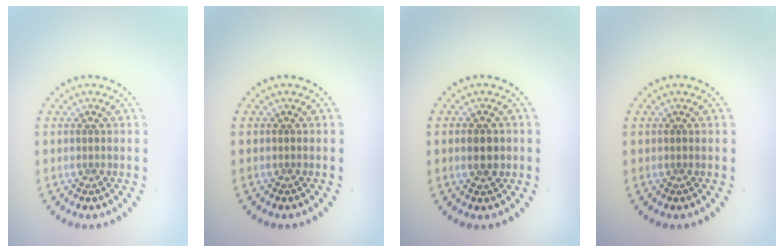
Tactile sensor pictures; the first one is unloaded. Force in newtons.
{"total": 0.0}
{"total": 2.3, "press": 2.3, "slide": 0.2}
{"total": 0.0}